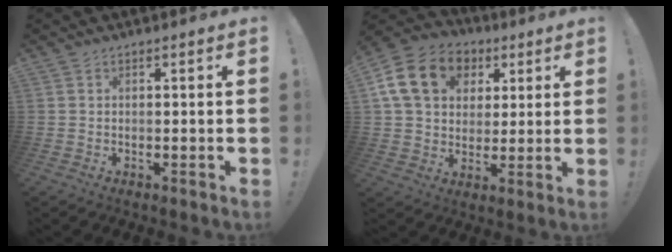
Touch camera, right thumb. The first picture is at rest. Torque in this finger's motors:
{"motor_torque": [0.78, 1.84, 0.53, -0.35, 0.19]}